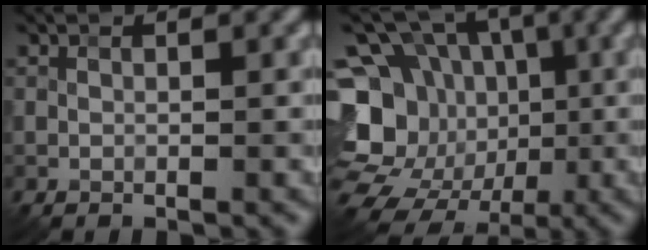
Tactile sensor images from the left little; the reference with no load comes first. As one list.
[{"total": 16.7, "force": [-2.2, 14.5, 7.9], "torque": [-0.169, 0.008, -0.046]}]